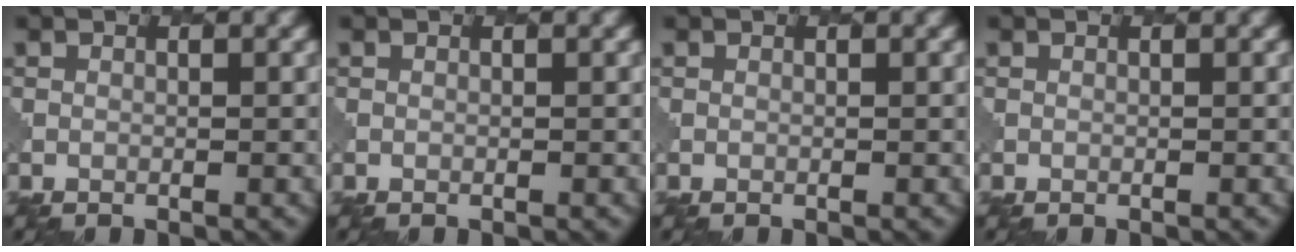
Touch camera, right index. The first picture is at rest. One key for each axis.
{"total": 0.0}
{"total": 0.0}
{"total": 0.0}